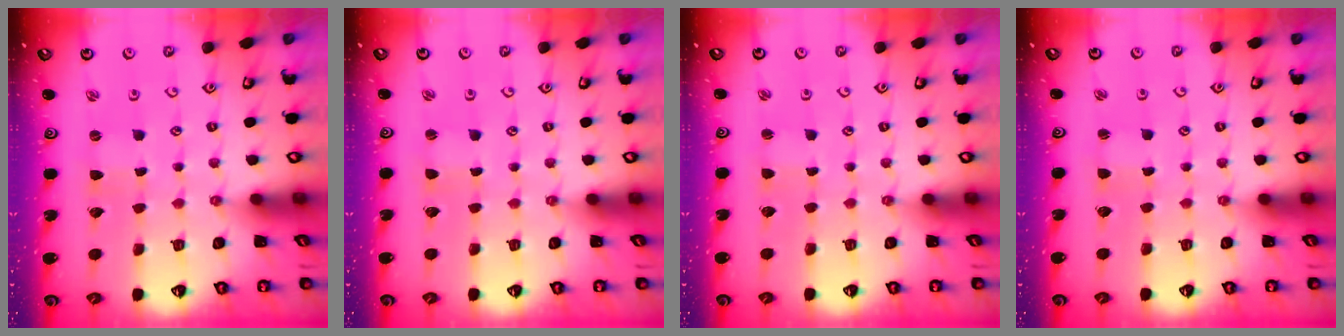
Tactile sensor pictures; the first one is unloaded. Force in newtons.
{"total": 0.0}
{"total": 0.9, "press": 0.9, "slide": 0.1}
{"total": 1.1, "press": 1.1, "slide": 0.1}